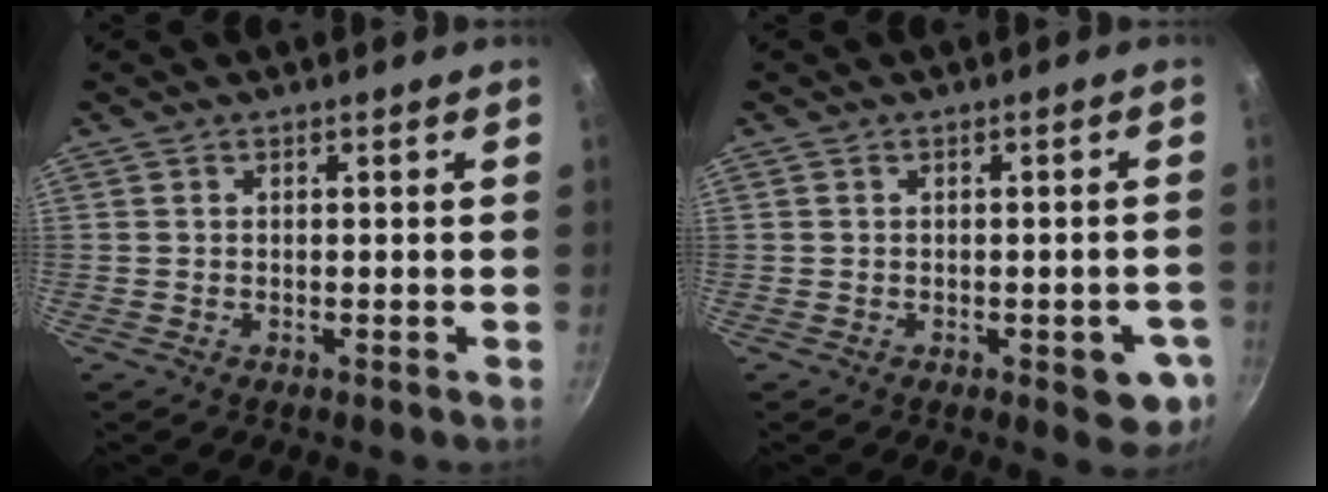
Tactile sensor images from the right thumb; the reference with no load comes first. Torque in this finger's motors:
{"motor_torque": [1.36, 0.77, 0.43, -0.49, 0.20]}